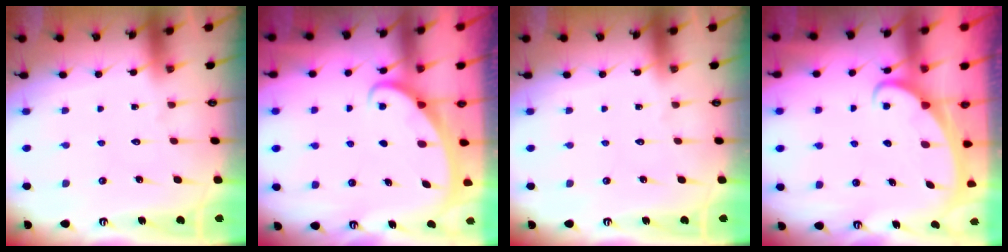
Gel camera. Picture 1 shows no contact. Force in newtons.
{"total": 2.2, "press": 2.2, "slide": 0.4}
{"total": 0.0}
{"total": 2.4, "press": 2.3, "slide": 0.3}